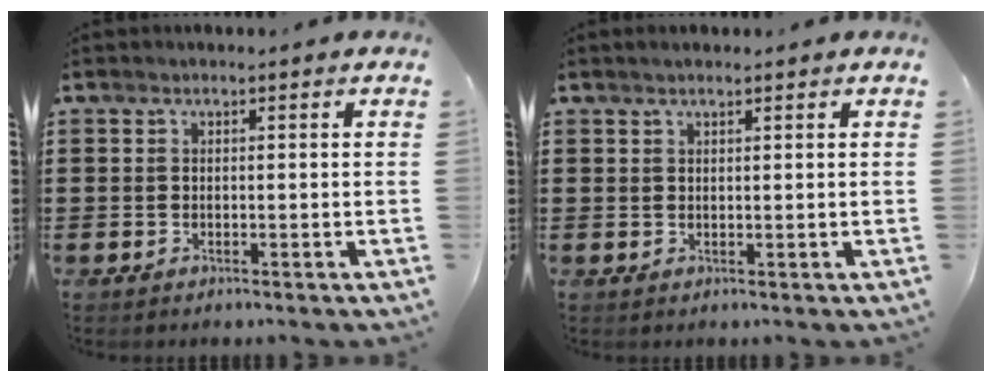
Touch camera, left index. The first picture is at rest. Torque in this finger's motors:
{"motor_torque": [1.15, 0.98, 0.05, 0.00]}